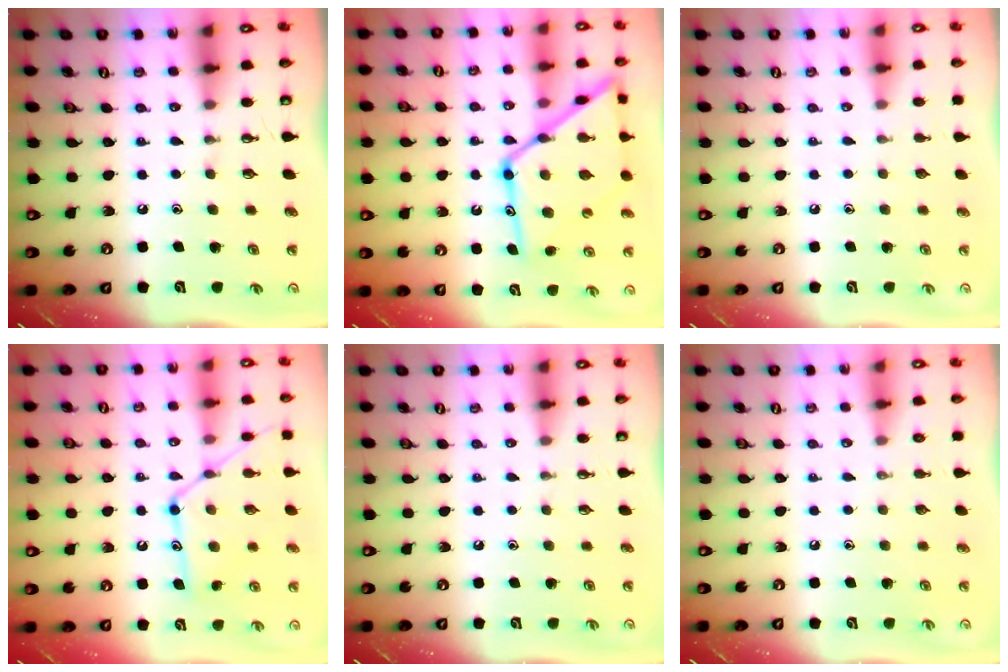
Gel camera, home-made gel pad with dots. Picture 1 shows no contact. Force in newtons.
{"total": 22.6, "press": 22.5, "slide": 1.8}
{"total": 0.0}
{"total": 14.8, "press": 14.8, "slide": 1.0}
{"total": 0.0}
{"total": 0.0}